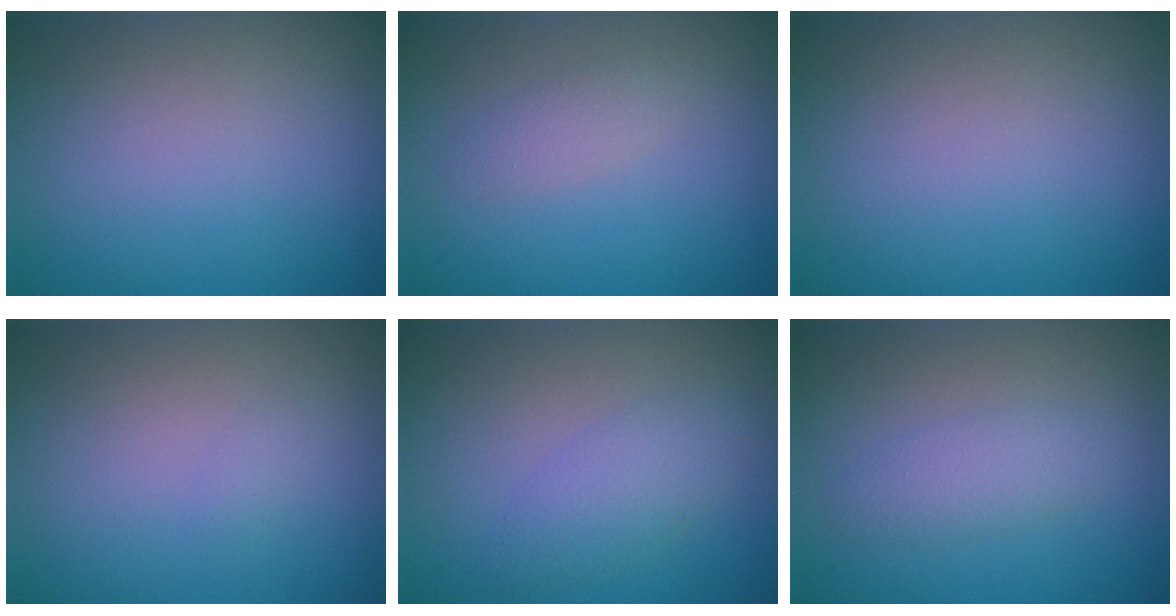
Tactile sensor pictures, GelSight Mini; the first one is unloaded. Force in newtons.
{"total": 1.4, "press": 1.4, "slide": 0.1}
{"total": 0.0}
{"total": 0.6, "press": 0.6, "slide": 0.1}
{"total": 2.7, "press": 2.7, "slide": 0.0}
{"total": 2.2, "press": 2.2, "slide": 0.2}